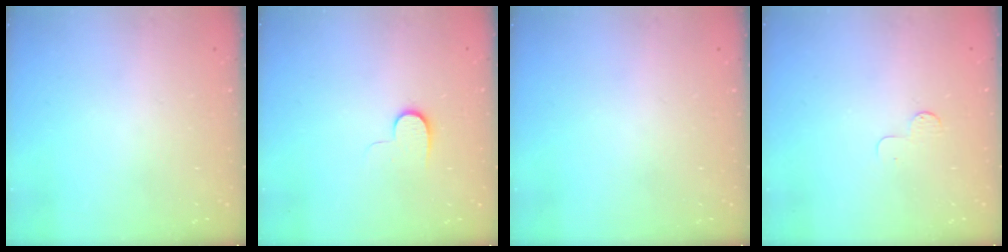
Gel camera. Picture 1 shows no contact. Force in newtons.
{"total": 6.1, "press": 6.1, "slide": 0.8}
{"total": 0.0}
{"total": 4.5, "press": 4.5, "slide": 0.3}